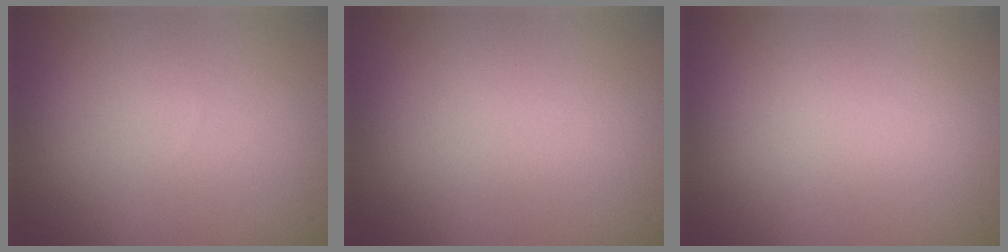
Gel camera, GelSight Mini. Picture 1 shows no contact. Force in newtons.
{"total": 0.0}
{"total": 0.0}